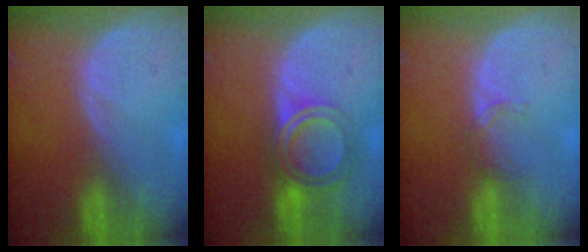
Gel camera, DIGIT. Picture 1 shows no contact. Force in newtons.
{"total": 6.2, "press": 5.2, "slide": 3.3}
{"total": 1.5, "press": 1.5, "slide": 0.2}